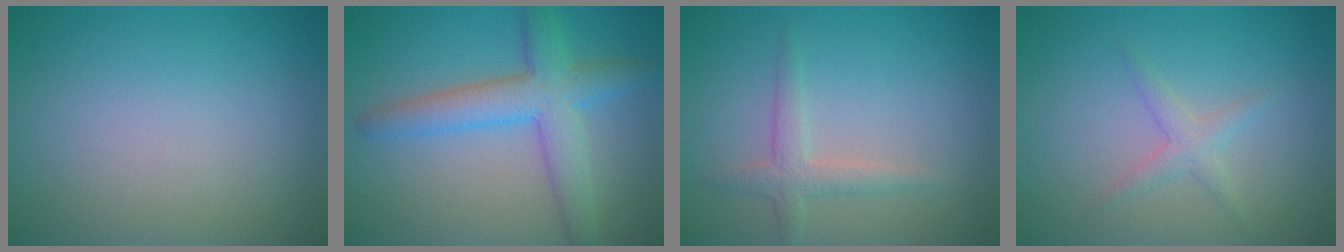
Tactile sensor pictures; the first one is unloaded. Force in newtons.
{"total": 5.4, "press": 5.3, "slide": 0.3}
{"total": 2.0, "press": 2.0, "slide": 0.1}
{"total": 1.6, "press": 1.6, "slide": 0.1}